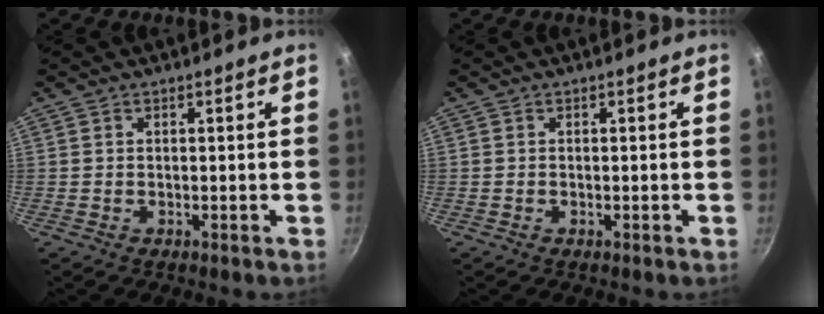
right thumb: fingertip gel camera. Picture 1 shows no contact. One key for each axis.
{"total": 0.0}